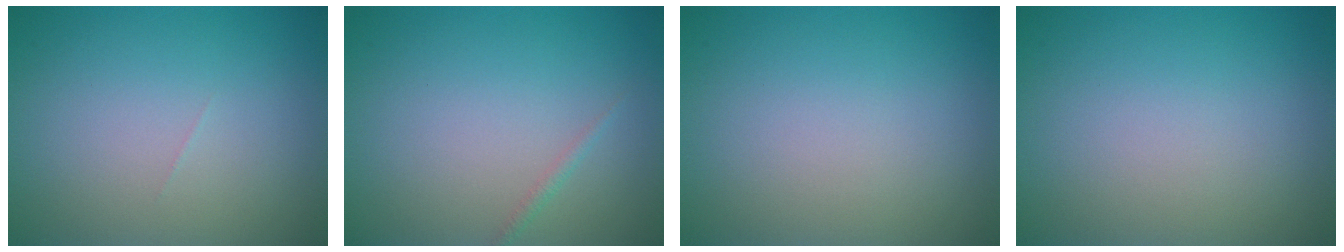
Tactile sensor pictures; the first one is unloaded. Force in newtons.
{"total": 0.6, "press": 0.6, "slide": 0.0}
{"total": 0.0}
{"total": 0.0}